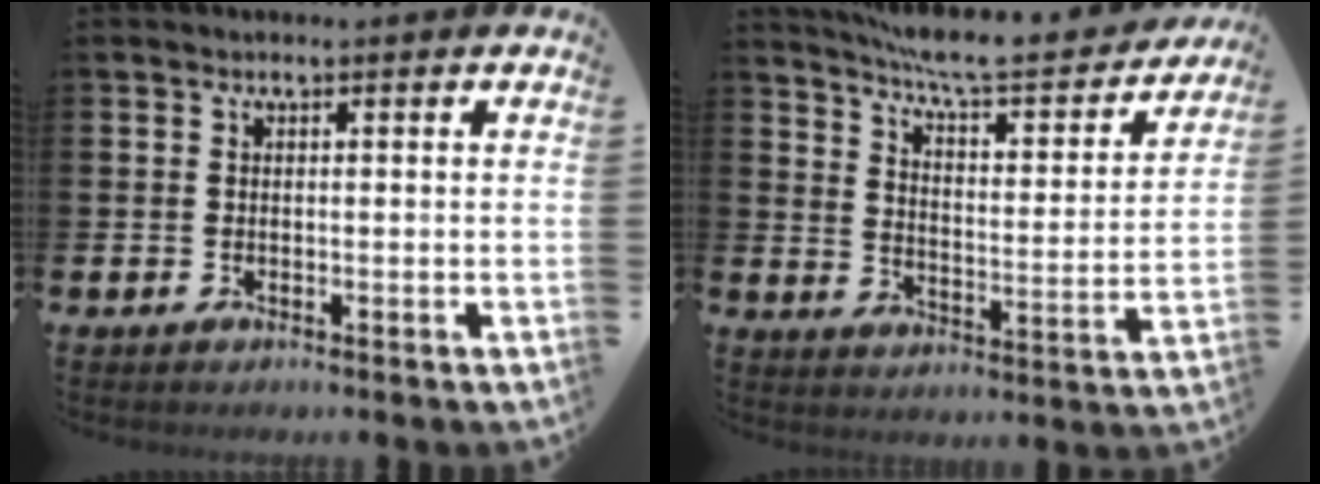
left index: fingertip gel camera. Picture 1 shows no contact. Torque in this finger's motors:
{"motor_torque": [1.05, -1.09, 0.15, 0.04]}